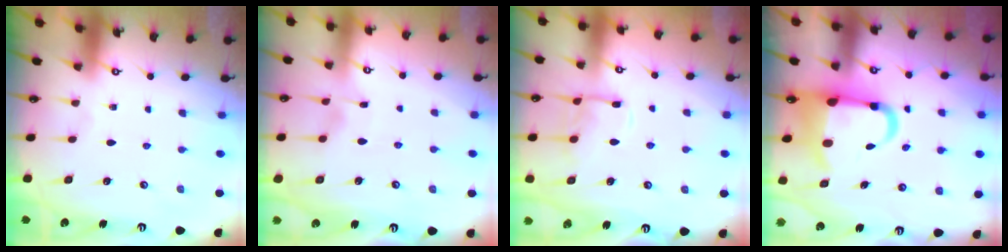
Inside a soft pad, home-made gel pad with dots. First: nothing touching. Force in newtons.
{"total": 3.5, "press": 3.5, "slide": 0.4}
{"total": 10.2, "press": 10.2, "slide": 1.1}
{"total": 10.3, "press": 9.9, "slide": 3.0}